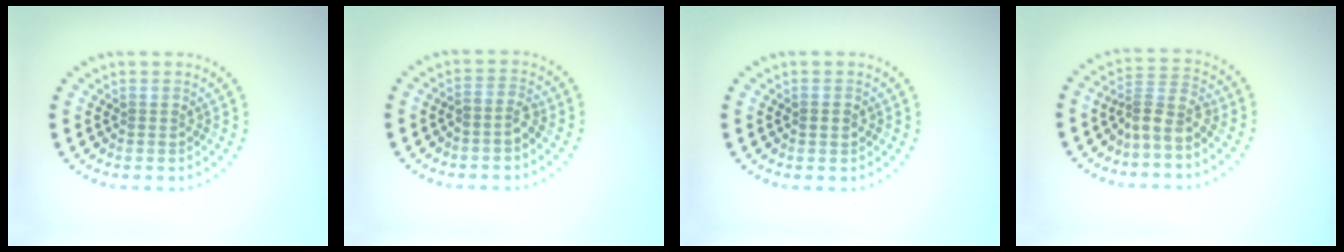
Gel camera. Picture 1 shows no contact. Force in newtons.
{"total": 1.6, "press": 1.2, "slide": 1.0}
{"total": 1.3, "press": 1.3, "slide": 0.1}
{"total": 3.0, "press": 2.2, "slide": 2.1}